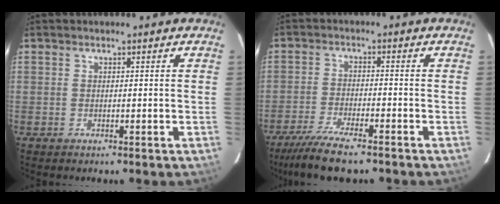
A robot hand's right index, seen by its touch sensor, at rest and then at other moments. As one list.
[{"total": 9.4, "force": [-7.6, 0.8, 5.5], "torque": [-0.093, -0.023, -0.125]}]